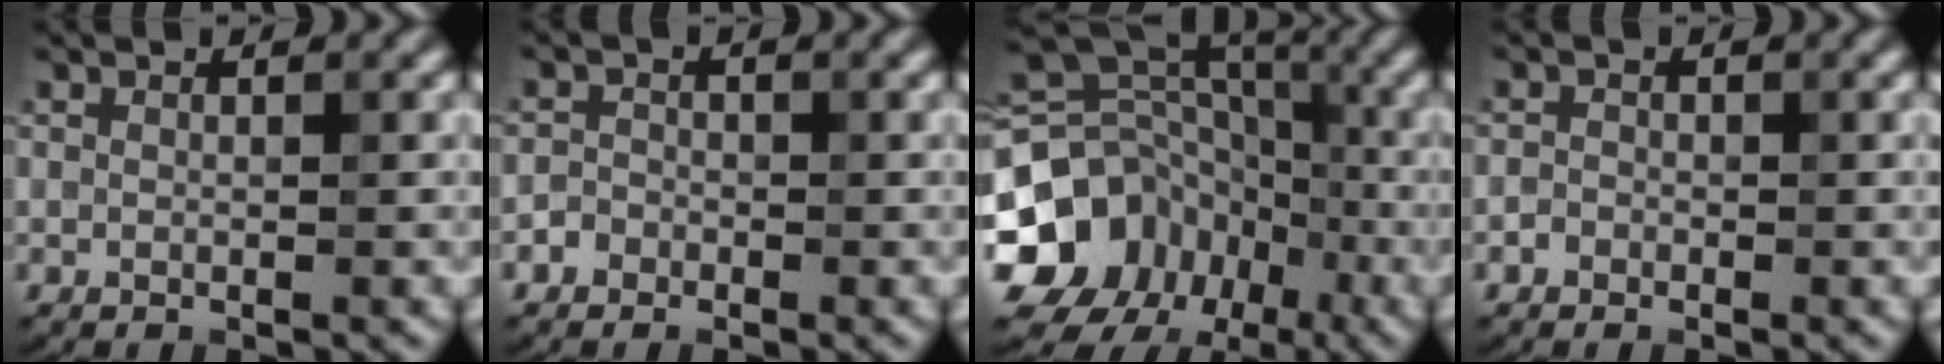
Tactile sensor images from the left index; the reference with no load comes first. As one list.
[{"total": 1.1, "force": [-0.7, 0.9, 0.0], "torque": [0.010, 0.003, -0.017]}, {"total": 16.5, "force": [-6.1, 14.3, 5.6], "torque": [-0.135, -0.010, -0.122]}, {"total": 0.8, "force": [-0.5, 0.6, 0.1], "torque": [0.001, -0.001, -0.011]}]